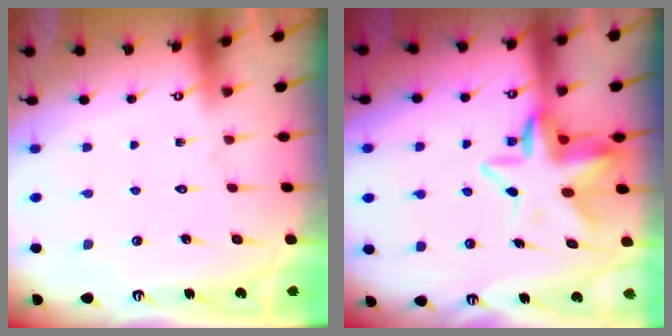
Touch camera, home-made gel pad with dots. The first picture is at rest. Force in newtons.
{"total": 10.1, "press": 9.8, "slide": 2.4}